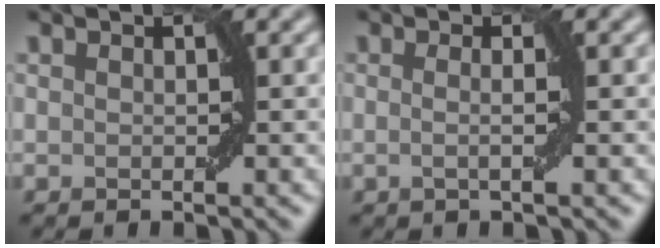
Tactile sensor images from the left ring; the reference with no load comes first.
{"total": 1.9, "force": [0.0, 0.5, 1.9], "torque": [-0.020, -0.004, -0.014]}